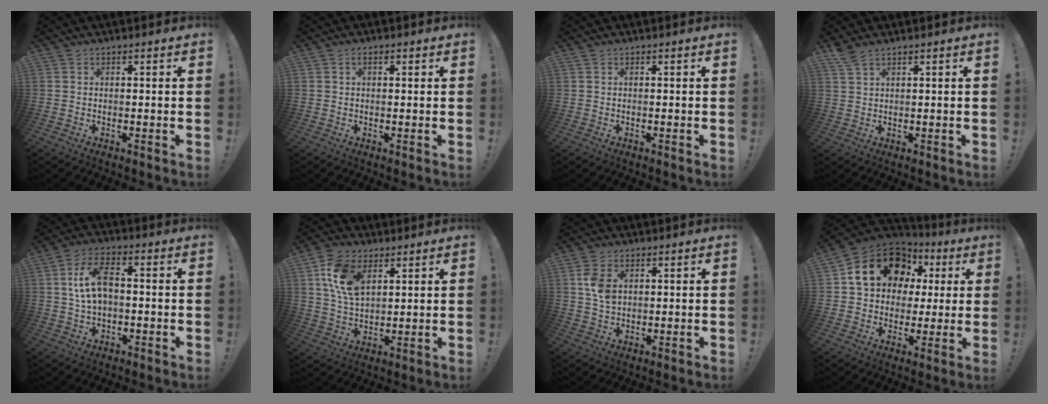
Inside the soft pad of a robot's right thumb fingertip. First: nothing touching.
{"total": 1.4, "force": [0.4, 0.7, 1.2], "torque": [-0.019, 0.002, 0.005]}
{"total": 0.0}
{"total": 3.3, "force": [2.5, 0.8, 2.0], "torque": [-0.046, -0.010, 0.048]}
{"total": 10.2, "force": [1.0, 6.1, 8.1], "torque": [-0.140, 0.009, 0.019]}
{"total": 13.0, "force": [5.6, 7.9, 8.7], "torque": [-0.169, -0.004, 0.105]}
{"total": 6.7, "force": [1.9, 4.4, 4.6], "torque": [-0.083, -0.005, 0.032]}
{"total": 18.2, "force": [7.4, 13.9, 9.1], "torque": [-0.136, -0.025, 0.148]}